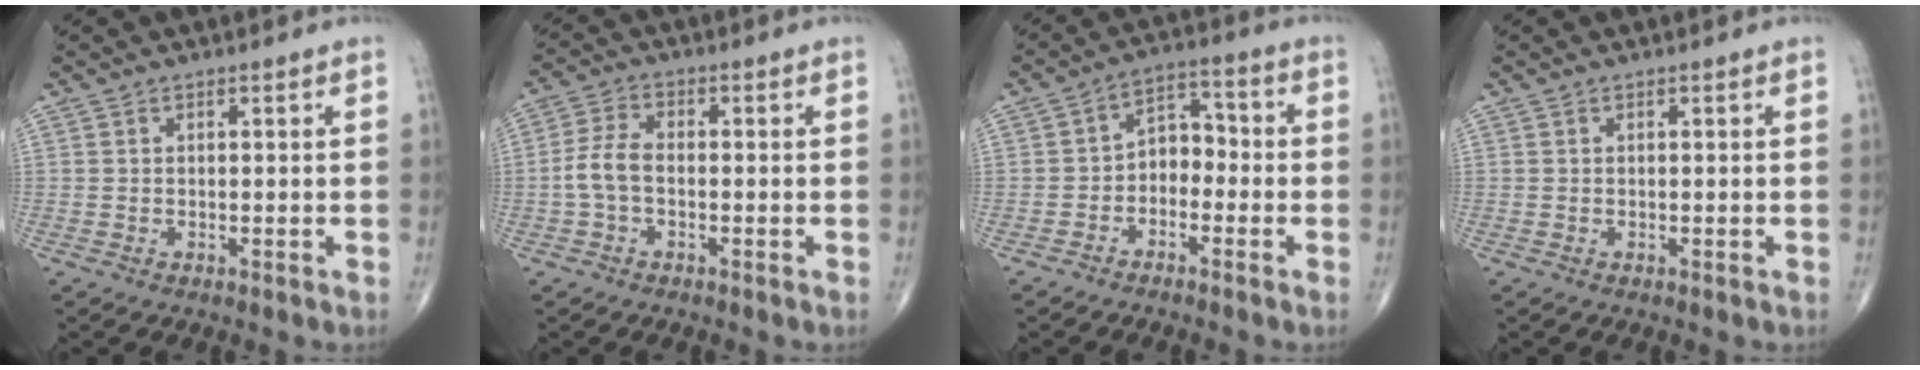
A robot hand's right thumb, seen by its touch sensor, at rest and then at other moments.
{"total": 5.1, "force": [-1.0, 3.0, 4.1], "torque": [-0.090, 0.019, -0.026]}
{"total": 6.2, "force": [-2.0, 4.4, 3.9], "torque": [-0.038, 0.039, -0.050]}
{"total": 0.0}